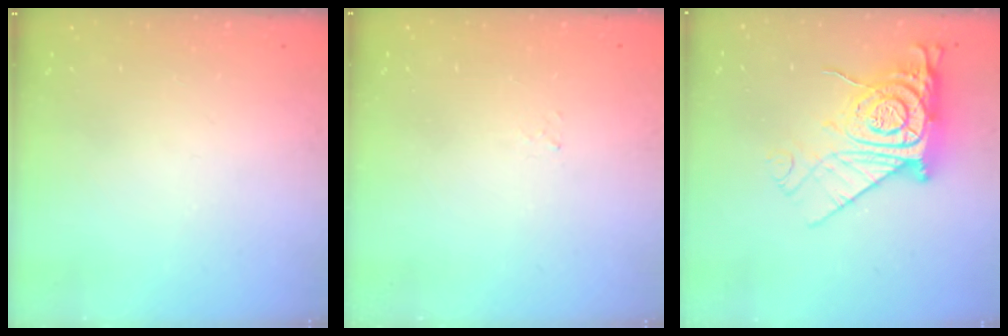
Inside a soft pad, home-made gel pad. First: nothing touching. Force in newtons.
{"total": 1.5, "press": 1.5, "slide": 0.2}
{"total": 16.0, "press": 15.9, "slide": 1.4}